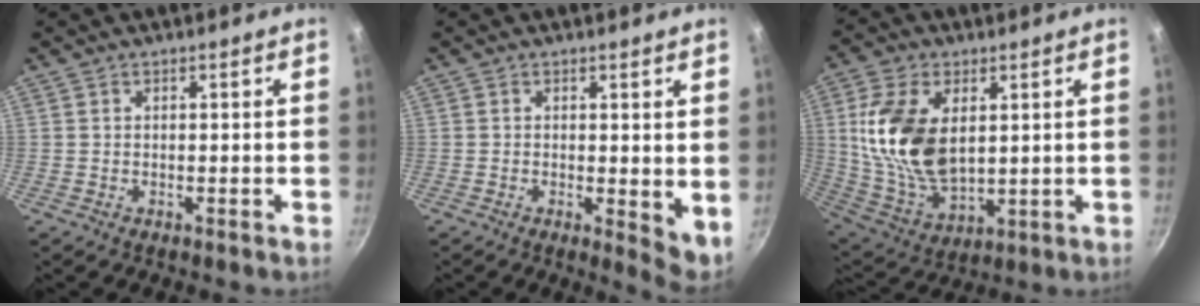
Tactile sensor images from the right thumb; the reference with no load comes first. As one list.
[{"total": 4.5, "force": [0.5, 1.9, 4.1], "torque": [-0.053, -0.011, 0.007]}, {"total": 17.2, "force": [3.5, 10.2, 13.4], "torque": [-0.245, -0.021, 0.080]}]